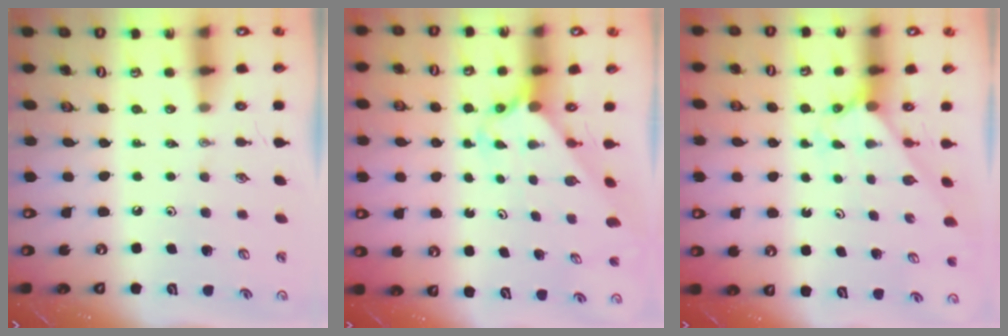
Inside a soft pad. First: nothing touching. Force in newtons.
{"total": 2.4, "press": 2.4, "slide": 0.3}
{"total": 1.9, "press": 1.9, "slide": 0.2}